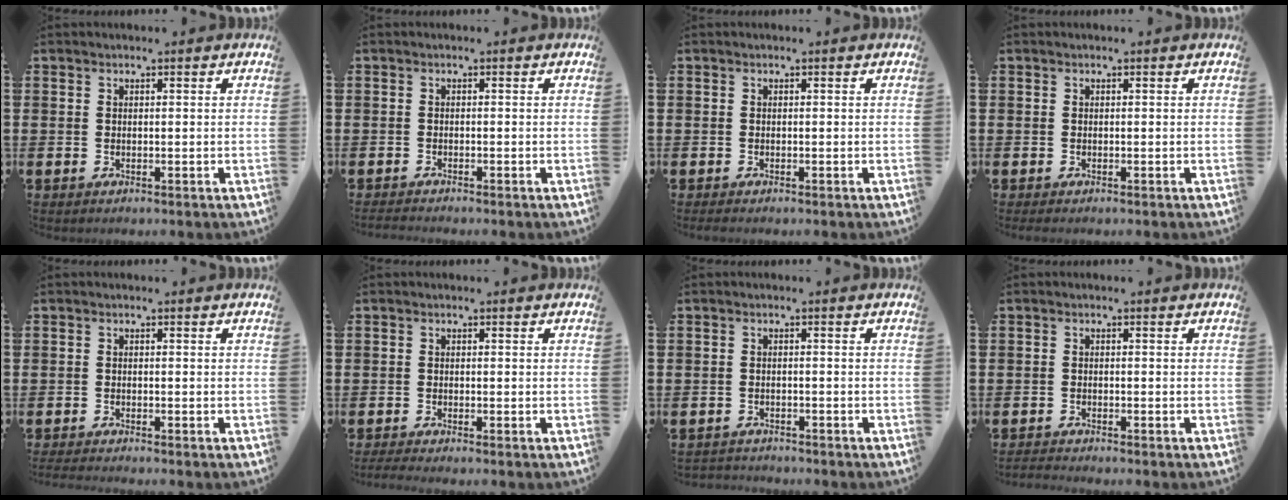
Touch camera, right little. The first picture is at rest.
{"total": 0.7, "force": [-0.7, 0.0, 0.2], "torque": [-0.004, -0.002, -0.015]}
{"total": 0.0}
{"total": 0.0}
{"total": 0.8, "force": [-0.8, -0.1, 0.3], "torque": [-0.004, -0.001, -0.016]}
{"total": 0.8, "force": [-0.5, 0.0, 0.6], "torque": [-0.009, -0.001, -0.010]}
{"total": 1.1, "force": [-1.1, 0.1, -0.2], "torque": [0.001, 0.004, -0.024]}
{"total": 0.9, "force": [-0.9, 0.0, 0.1], "torque": [-0.002, 0.000, -0.017]}